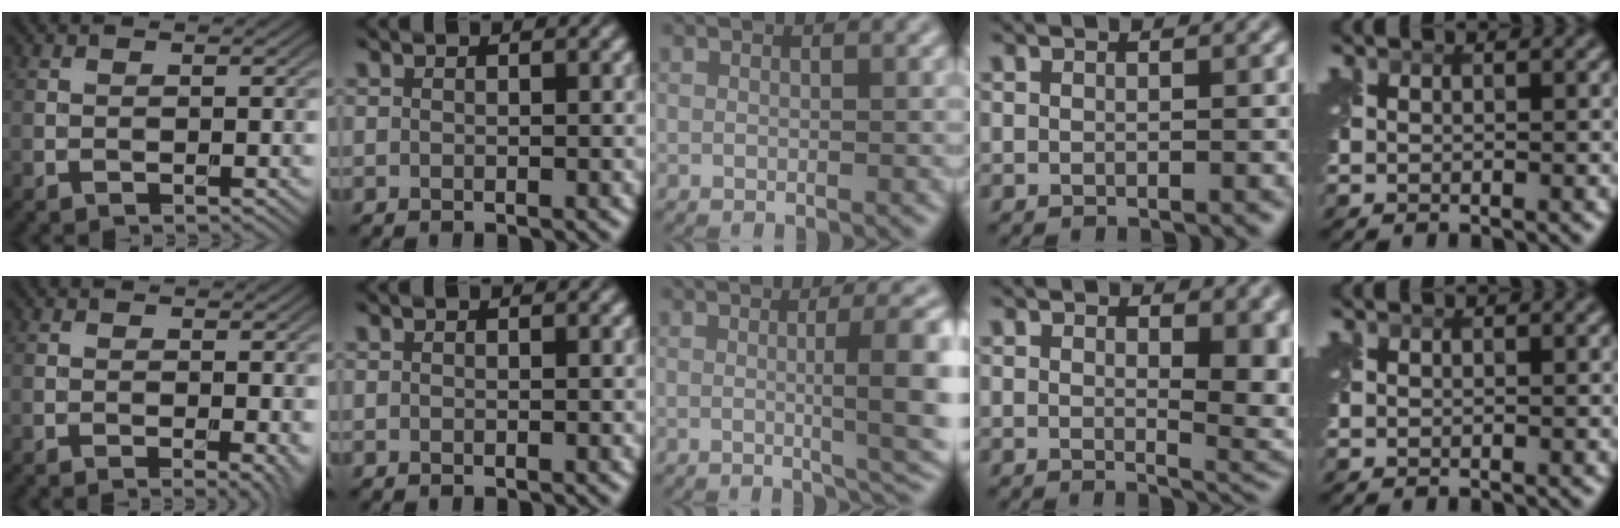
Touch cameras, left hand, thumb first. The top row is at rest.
{"thumb": {"total": 2.0, "force": [-0.3, 0.4, 1.9], "torque": [-0.027, -0.007, -0.006]}, "middle": {"total": 7.6, "force": [0.0, 1.8, 7.4], "torque": [-0.090, 0.002, 0.002]}, "ring": {"total": 6.0, "force": [1.0, 2.6, 5.3], "torque": [-0.063, -0.011, 0.022]}}